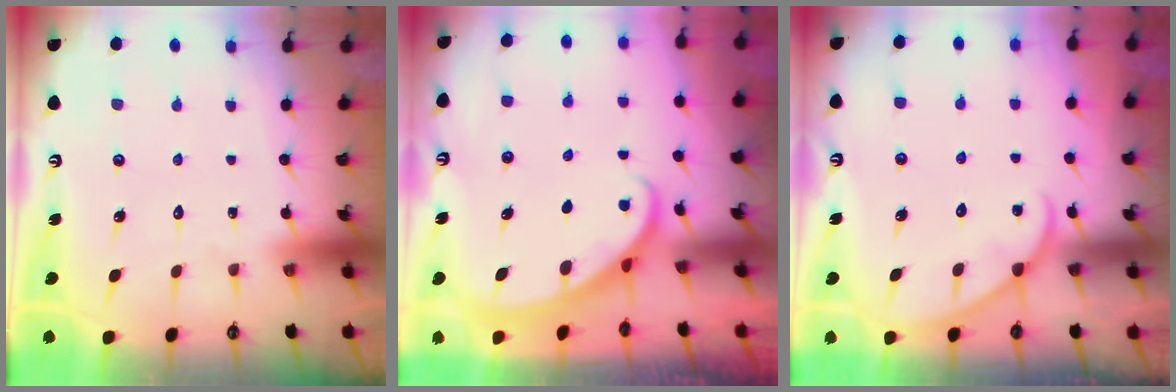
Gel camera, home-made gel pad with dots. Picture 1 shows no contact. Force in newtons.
{"total": 2.2, "press": 2.2, "slide": 0.1}
{"total": 4.1, "press": 4.1, "slide": 0.3}